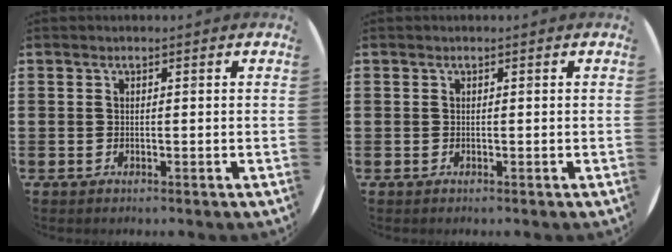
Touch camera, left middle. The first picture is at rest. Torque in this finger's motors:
{"motor_torque": [0.00, 0.00, 0.00, 0.00]}